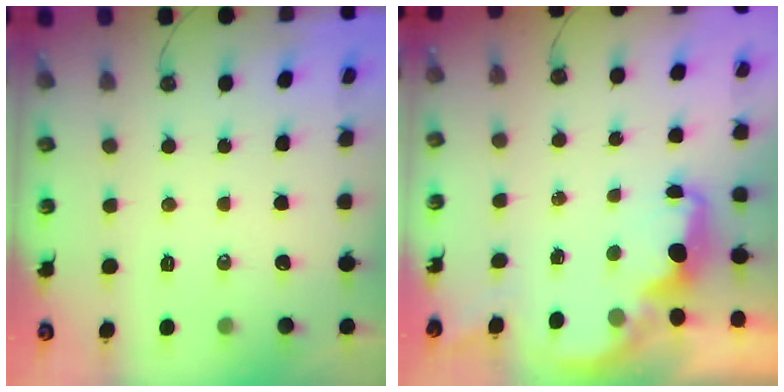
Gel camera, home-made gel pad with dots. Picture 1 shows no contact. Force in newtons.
{"total": 2.2, "press": 2.0, "slide": 0.9}